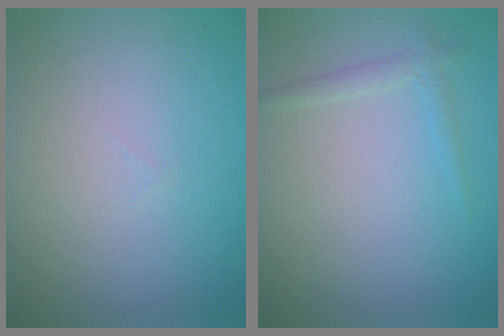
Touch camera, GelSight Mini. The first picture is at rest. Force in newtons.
{"total": 1.2, "press": 1.2, "slide": 0.0}